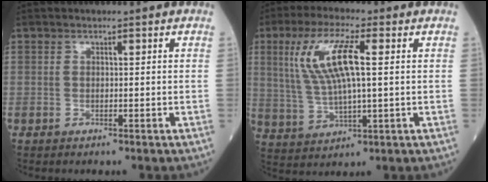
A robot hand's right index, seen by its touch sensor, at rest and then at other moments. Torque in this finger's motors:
{"motor_torque": [0.77, 0.08, 0.41, 0.21]}